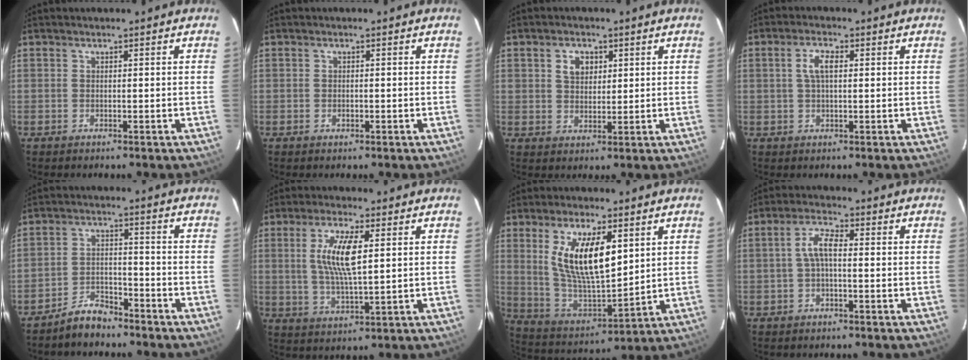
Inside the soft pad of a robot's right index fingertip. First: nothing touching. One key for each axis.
{"total": 0.9, "fx": -0.3, "fy": 0.7, "fz": 0.5, "tx": -0.008, "ty": 0.001, "tz": -0.005}
{"total": 4.3, "fx": 1.7, "fy": 3.2, "fz": 2.4, "tx": -0.036, "ty": 0.011, "tz": 0.034}
{"total": 3.8, "fx": 0.8, "fy": 1.5, "fz": 3.4, "tx": -0.068, "ty": 0.008, "tz": 0.016}
{"total": 5.6, "fx": -5.0, "fy": 2.0, "fz": 1.3, "tx": -0.039, "ty": 0.018, "tz": -0.084}
{"total": 9.2, "fx": 2.1, "fy": 2.2, "fz": 8.7, "tx": -0.170, "ty": 0.000, "tz": 0.041}
{"total": 15.6, "fx": 5.2, "fy": 5.9, "fz": 13.4, "tx": -0.255, "ty": -0.003, "tz": 0.110}
{"total": 4.3, "fx": -0.3, "fy": 1.4, "fz": 4.1, "tx": -0.084, "ty": 0.014, "tz": -0.006}